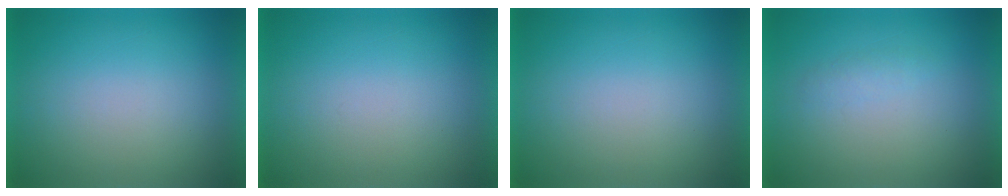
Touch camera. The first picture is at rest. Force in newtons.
{"total": 0.0}
{"total": 0.0}
{"total": 1.2}